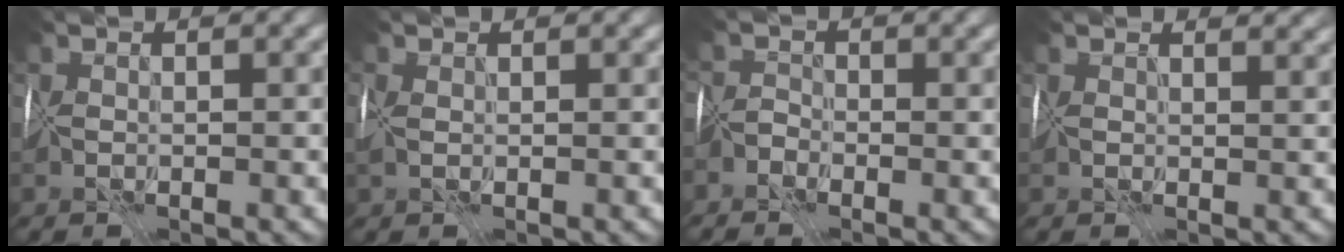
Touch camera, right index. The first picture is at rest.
{"total": 1.6, "force": [0.5, 0.9, 1.2], "torque": [-0.033, 0.003, 0.009]}
{"total": 1.3, "force": [-1.3, 0.0, 0.2], "torque": [-0.002, 0.002, -0.029]}
{"total": 3.9, "force": [2.5, 1.9, 2.2], "torque": [-0.027, 0.009, 0.041]}